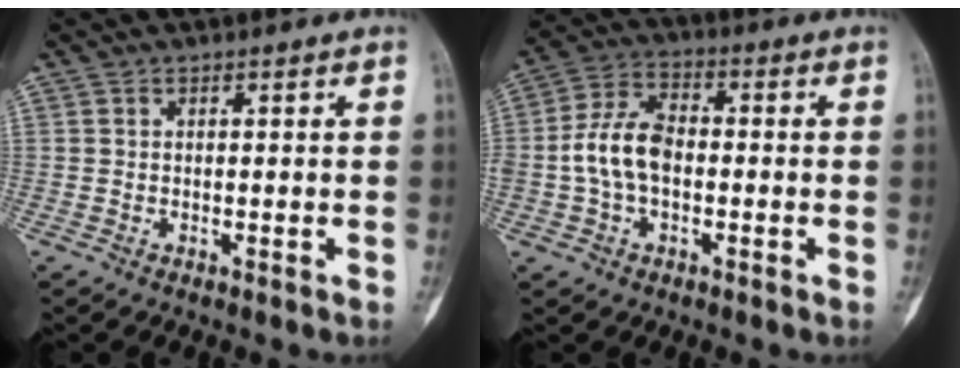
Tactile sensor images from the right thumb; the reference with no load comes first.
{"total": 9.7, "force": [-1.1, 6.2, 7.4], "torque": [-0.137, 0.033, -0.030]}